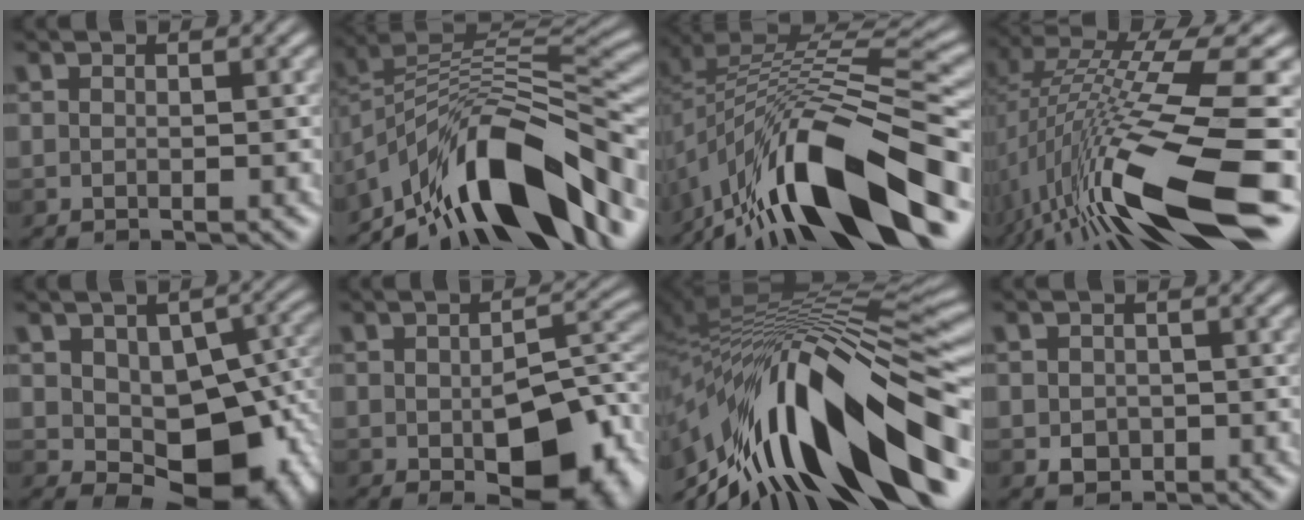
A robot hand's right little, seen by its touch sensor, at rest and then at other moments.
{"total": 12.0, "force": [-8.4, 3.9, 7.6], "torque": [-0.125, 0.018, -0.152]}
{"total": 14.7, "force": [-9.4, 4.2, 10.4], "torque": [-0.199, 0.019, -0.163]}
{"total": 14.2, "force": [-5.5, 3.0, 12.8], "torque": [-0.247, 0.010, -0.083]}
{"total": 9.8, "force": [-2.4, 5.7, 7.6], "torque": [-0.104, -0.007, -0.031]}
{"total": 8.8, "force": [-3.3, 3.9, 7.2], "torque": [-0.112, -0.017, -0.042]}
{"total": 14.8, "force": [-5.9, 5.0, 12.6], "torque": [-0.219, 0.030, -0.100]}
{"total": 1.7, "force": [-0.6, 1.5, 0.5], "torque": [-0.014, -0.003, -0.013]}